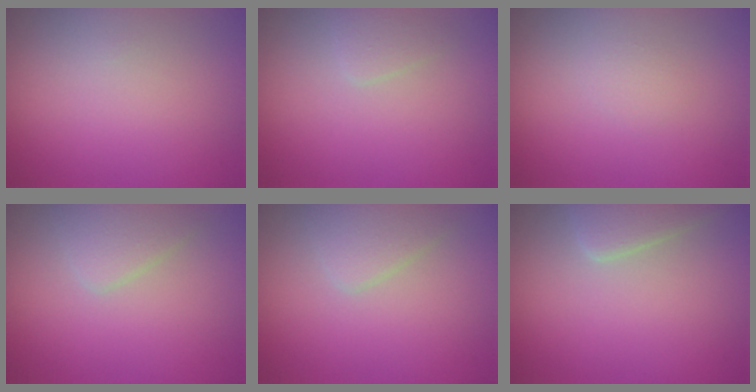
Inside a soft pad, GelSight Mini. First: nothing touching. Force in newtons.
{"total": 1.0, "press": 1.0, "slide": 0.0}
{"total": 0.7, "press": 0.7, "slide": 0.0}
{"total": 2.2, "press": 2.1, "slide": 0.2}
{"total": 2.2, "press": 2.1, "slide": 0.2}
{"total": 2.6, "press": 2.6, "slide": 0.3}